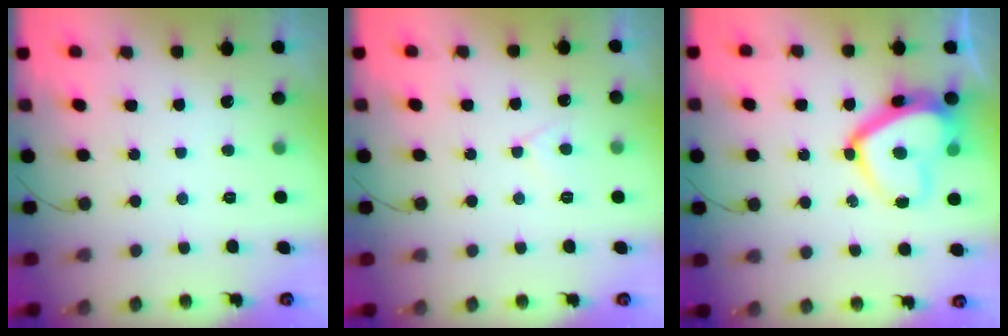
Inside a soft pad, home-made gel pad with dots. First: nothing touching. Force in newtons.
{"total": 4.1, "press": 4.0, "slide": 0.5}
{"total": 14.1, "press": 14.1, "slide": 0.8}